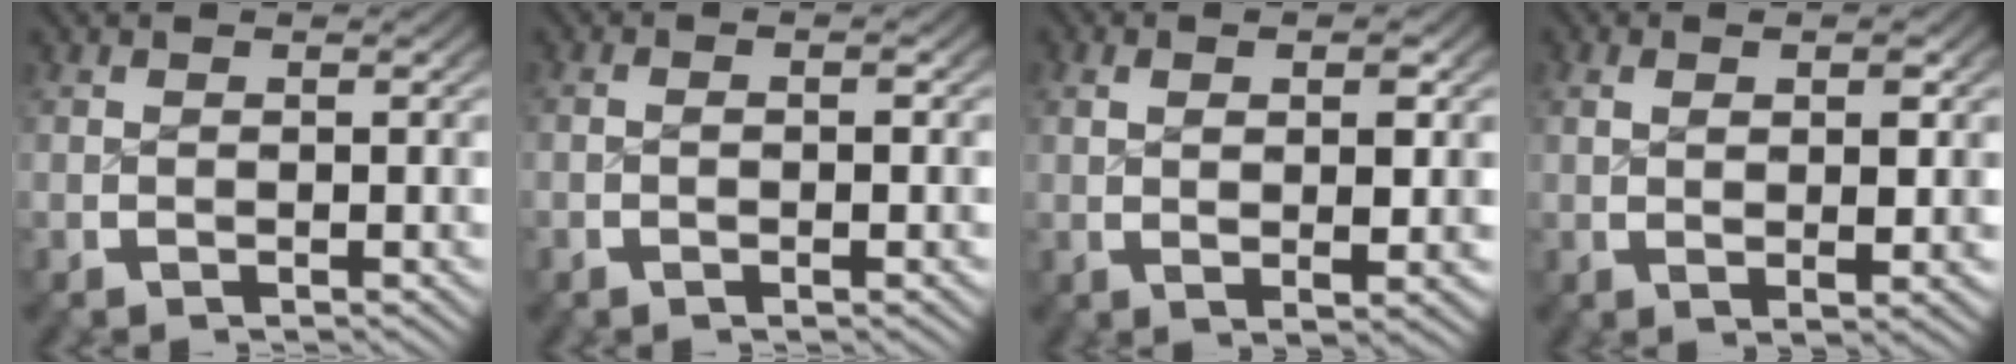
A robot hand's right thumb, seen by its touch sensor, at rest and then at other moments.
{"total": 1.6, "force": [-0.3, 0.3, 1.5], "torque": [-0.022, 0.003, -0.007]}
{"total": 4.1, "force": [0.5, 1.2, 3.9], "torque": [-0.054, -0.001, 0.013]}
{"total": 3.4, "force": [0.6, 0.9, 3.2], "torque": [-0.045, 0.000, 0.013]}